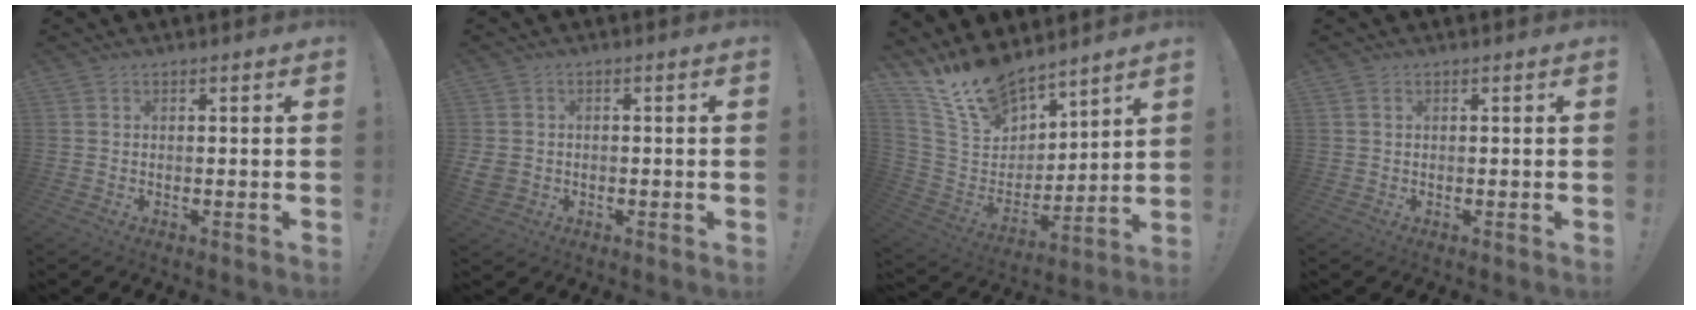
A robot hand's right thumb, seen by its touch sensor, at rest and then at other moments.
{"total": 3.7, "force": [0.0, 3.3, 1.6], "torque": [-0.034, -0.004, 0.001]}
{"total": 18.2, "force": [15.1, 7.6, 6.8], "torque": [-0.149, -0.103, 0.284]}
{"total": 1.0, "force": [0.6, 0.6, 0.6], "torque": [-0.011, 0.001, 0.011]}